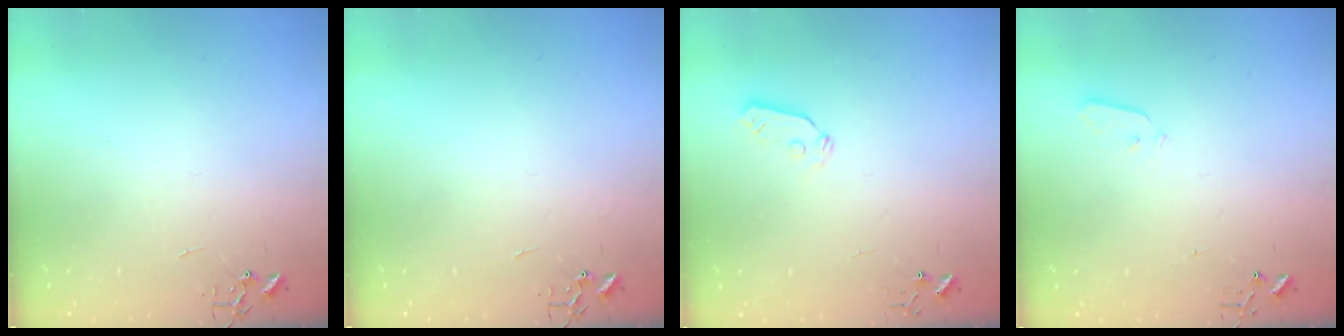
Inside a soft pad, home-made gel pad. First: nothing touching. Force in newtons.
{"total": 0.0}
{"total": 3.8, "press": 3.8, "slide": 0.6}
{"total": 2.9, "press": 2.8, "slide": 0.8}